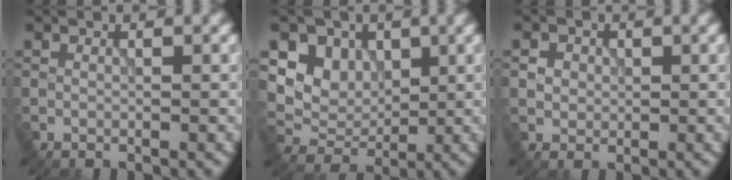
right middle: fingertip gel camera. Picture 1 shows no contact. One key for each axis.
{"total": 5.2, "fx": 1.8, "fy": 4.3, "fz": 2.4, "tx": -0.041, "ty": -0.006, "tz": 0.022}
{"total": 1.9, "fx": 0.5, "fy": 1.7, "fz": 0.6, "tx": -0.017, "ty": -0.004, "tz": 0.018}